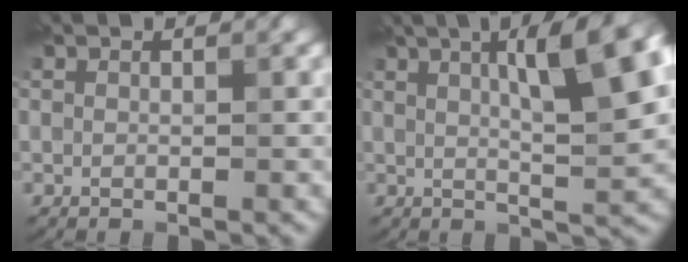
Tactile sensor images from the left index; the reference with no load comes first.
{"total": 10.6, "force": [3.4, 2.8, 9.6], "torque": [-0.114, 0.020, 0.049]}